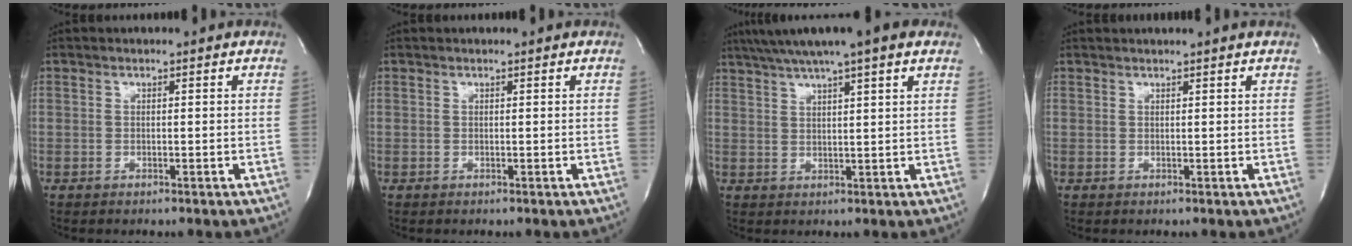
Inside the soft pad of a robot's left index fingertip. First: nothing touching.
{"total": 0.0}
{"total": 12.1, "force": [9.0, 0.7, 8.0], "torque": [-0.139, 0.039, 0.125]}
{"total": 2.2, "force": [1.8, -0.9, 0.8], "torque": [-0.011, 0.009, 0.029]}